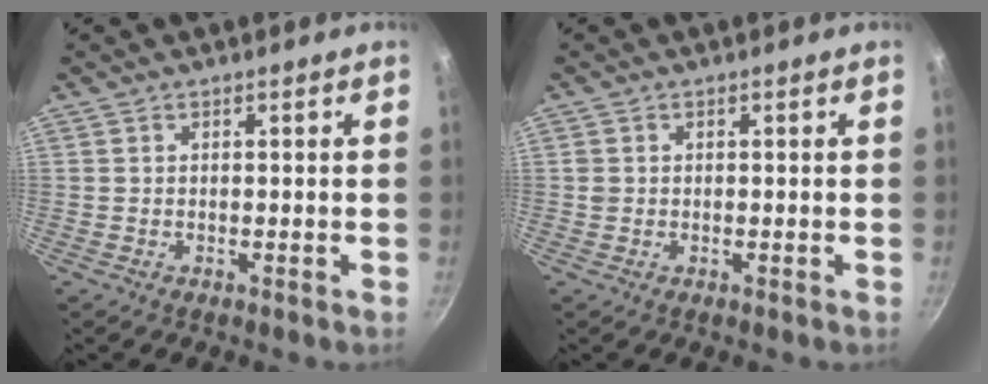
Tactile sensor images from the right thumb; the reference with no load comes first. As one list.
[{"total": 1.1, "force": [0.0, 1.1, 0.4], "torque": [-0.004, 0.003, 0.000]}]